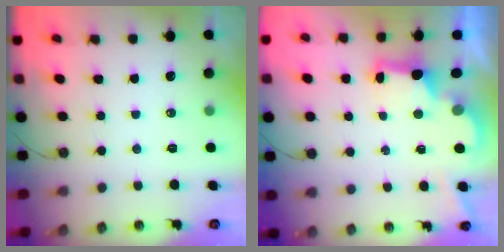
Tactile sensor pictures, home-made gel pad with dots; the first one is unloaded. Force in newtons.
{"total": 2.7, "press": 2.6, "slide": 0.9}